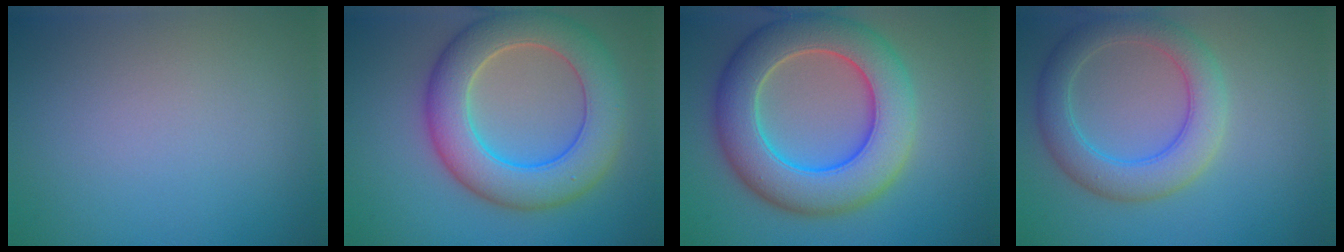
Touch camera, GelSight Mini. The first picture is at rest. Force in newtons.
{"total": 8.7, "press": 8.7, "slide": 0.4}
{"total": 10.1, "press": 10.0, "slide": 0.7}
{"total": 5.2, "press": 5.2, "slide": 0.2}